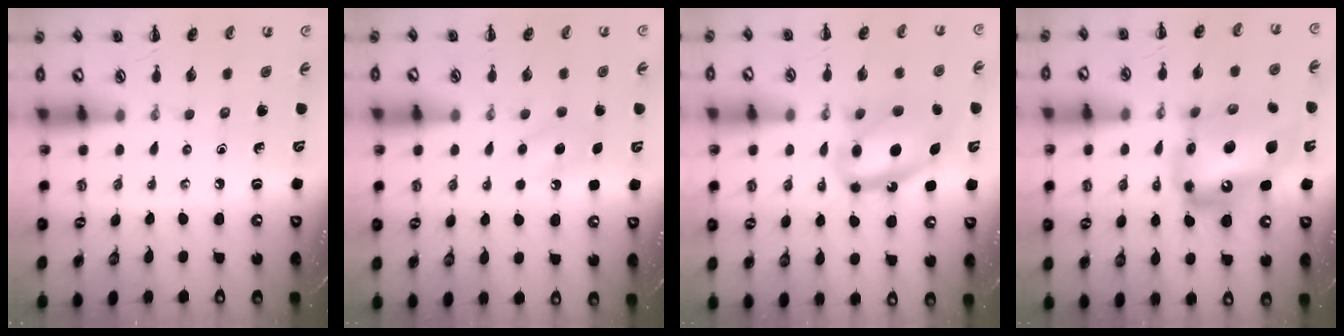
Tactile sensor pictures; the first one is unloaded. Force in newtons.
{"total": 6.2, "press": 6.0, "slide": 1.6}
{"total": 13.1, "press": 12.7, "slide": 3.2}
{"total": 16.9, "press": 16.3, "slide": 4.5}